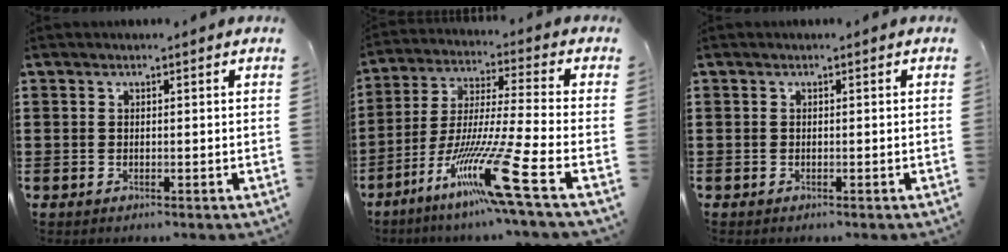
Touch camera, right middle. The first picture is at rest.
{"total": 14.1, "force": [-8.1, -0.4, 11.5], "torque": [-0.230, -0.015, -0.155]}
{"total": 0.0}